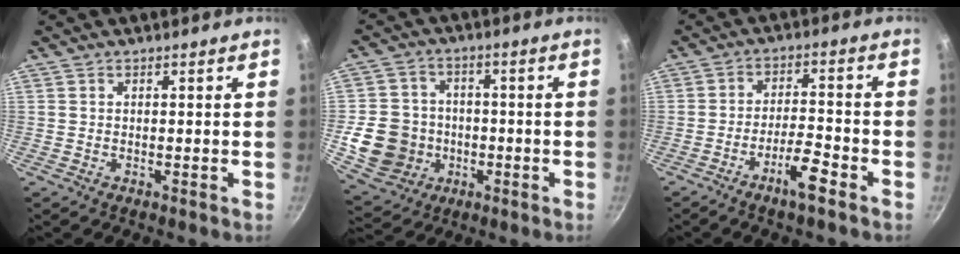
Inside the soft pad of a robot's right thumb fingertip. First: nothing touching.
{"total": 12.8, "force": [-2.8, 11.3, 5.3], "torque": [-0.081, 0.025, -0.039]}
{"total": 6.3, "force": [-4.0, 1.1, 4.7], "torque": [-0.082, 0.032, -0.068]}